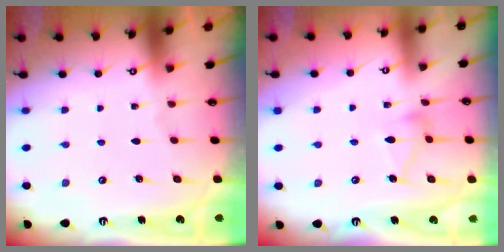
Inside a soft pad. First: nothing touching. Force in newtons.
{"total": 8.9, "press": 8.9, "slide": 0.4}